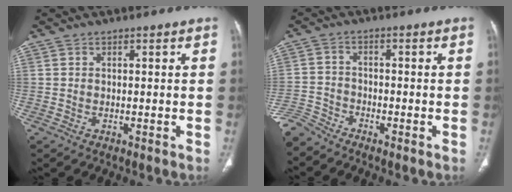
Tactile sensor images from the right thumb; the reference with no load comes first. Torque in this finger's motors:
{"motor_torque": [0.94, -0.21, 0.02, -0.64, -0.02]}